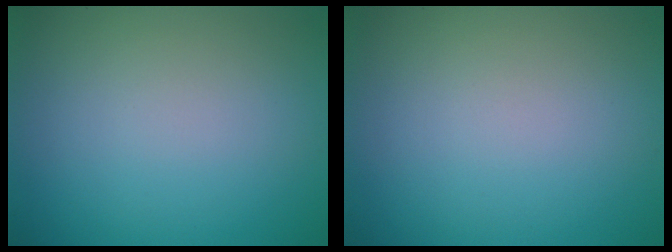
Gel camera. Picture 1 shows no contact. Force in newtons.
{"total": 0.0}